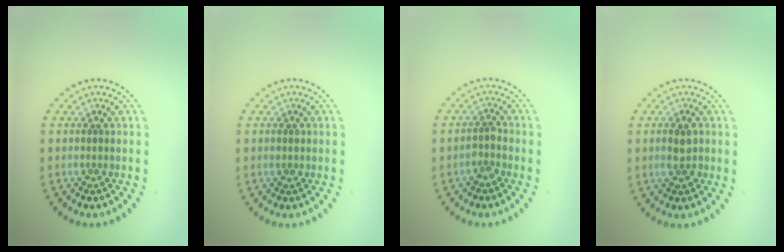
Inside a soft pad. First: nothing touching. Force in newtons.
{"total": 0.7, "press": 0.7, "slide": 0.1}
{"total": 1.2, "press": 1.1, "slide": 0.5}
{"total": 1.9, "press": 1.8, "slide": 0.5}